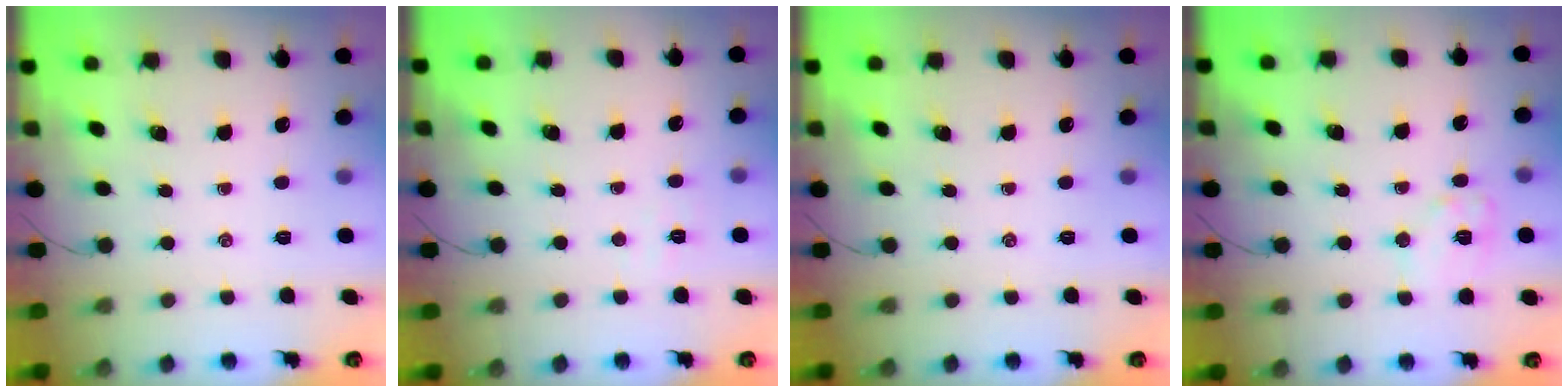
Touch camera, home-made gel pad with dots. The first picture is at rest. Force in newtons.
{"total": 3.2, "press": 3.1, "slide": 0.8}
{"total": 0.0}
{"total": 8.7, "press": 8.6, "slide": 1.2}